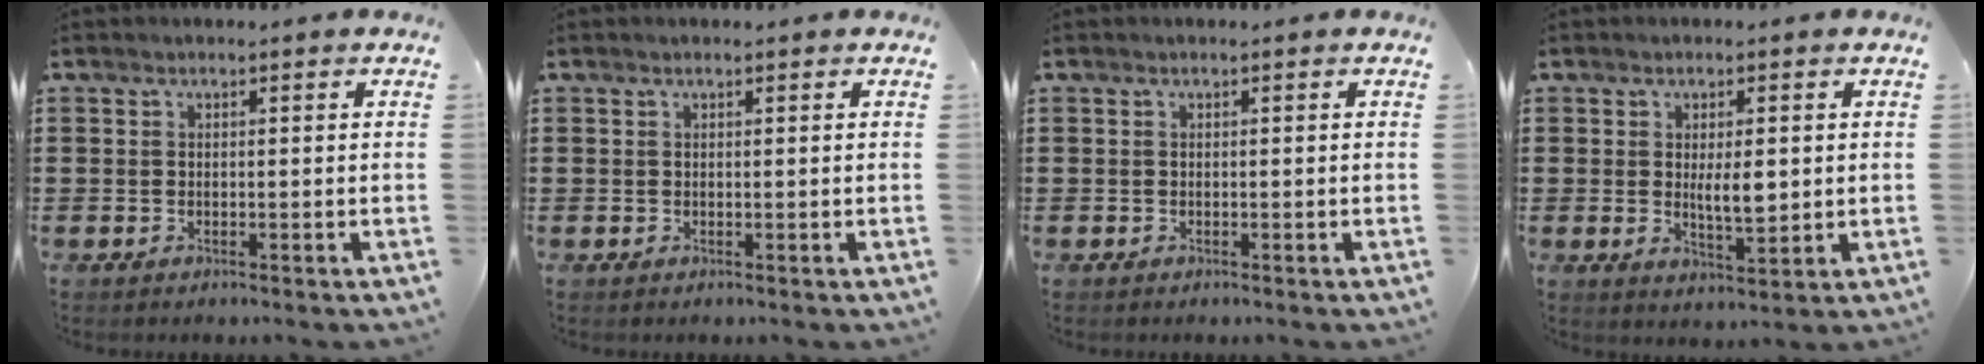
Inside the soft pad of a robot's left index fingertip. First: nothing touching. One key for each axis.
{"total": 0.0}
{"total": 0.0}
{"total": 4.6, "fx": 0.6, "fy": 1.5, "fz": 4.3, "tx": -0.067, "ty": -0.003, "tz": 0.005}